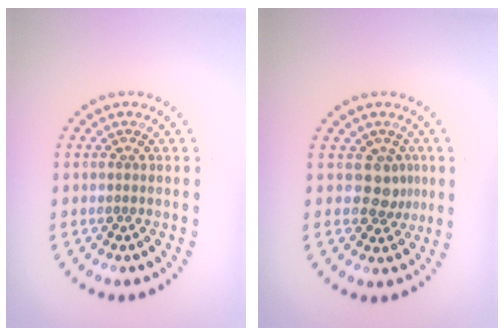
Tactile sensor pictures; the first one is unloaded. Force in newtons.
{"total": 2.3, "press": 1.8, "slide": 1.3}